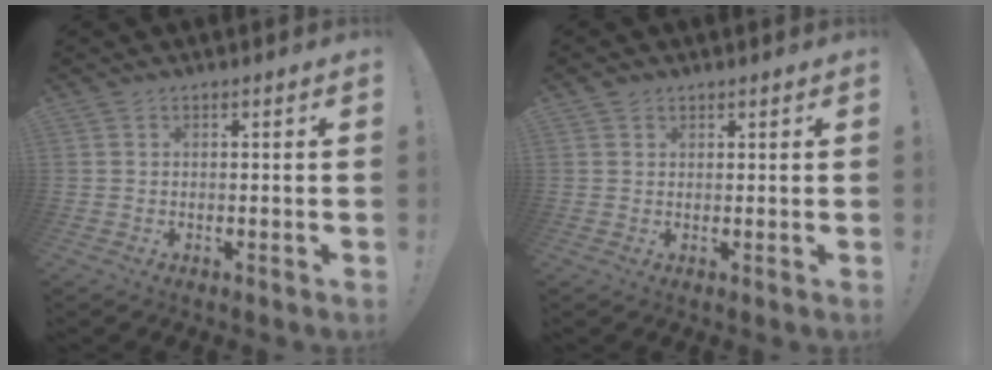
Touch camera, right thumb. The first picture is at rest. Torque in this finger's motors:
{"motor_torque": [-0.02, 0.04, 0.28, 0.23, 0.01]}